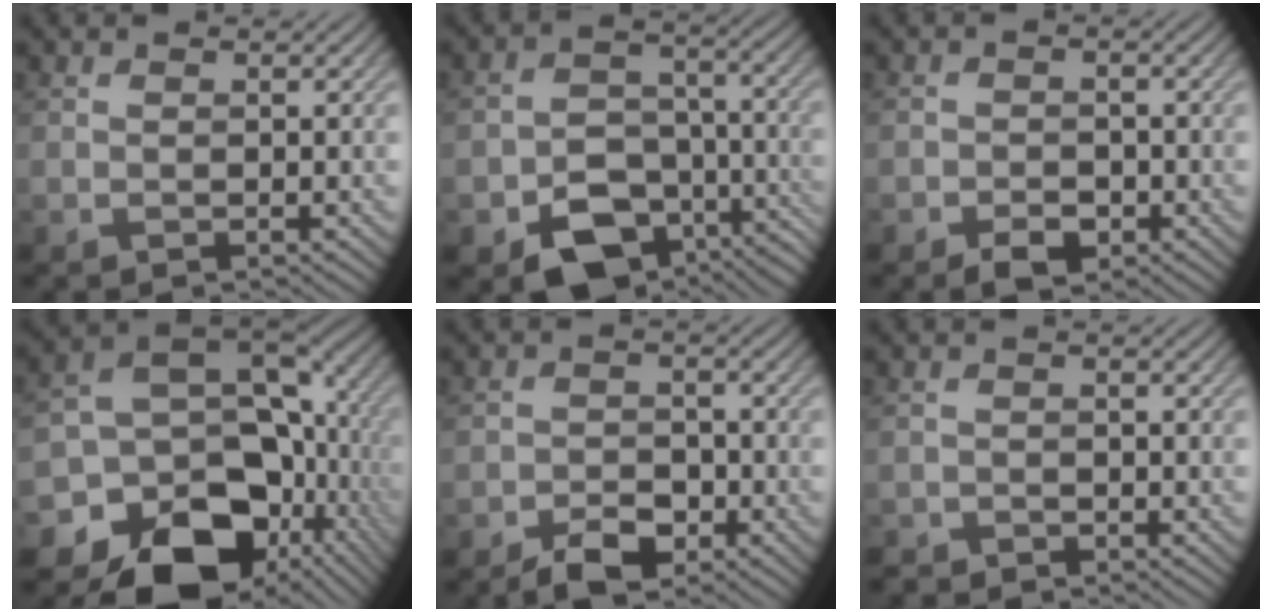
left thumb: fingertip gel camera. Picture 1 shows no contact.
{"total": 11.8, "force": [-6.5, 7.5, 6.4], "torque": [-0.113, -0.028, -0.109]}
{"total": 3.1, "force": [-1.9, 2.0, 1.5], "torque": [-0.021, -0.003, -0.037]}
{"total": 18.5, "force": [-7.4, 13.9, 9.7], "torque": [-0.182, -0.024, -0.086]}
{"total": 4.5, "force": [-3.1, 2.5, 2.2], "torque": [-0.034, 0.000, -0.060]}
{"total": 1.6, "force": [-1.5, 0.6, 0.0], "torque": [0.000, -0.001, -0.032]}